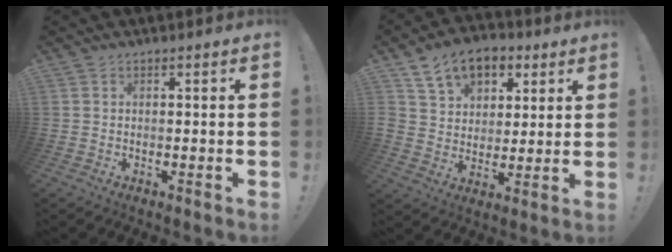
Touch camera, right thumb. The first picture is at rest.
{"total": 12.6, "force": [6.7, 8.9, 5.9], "torque": [-0.090, -0.031, 0.130]}